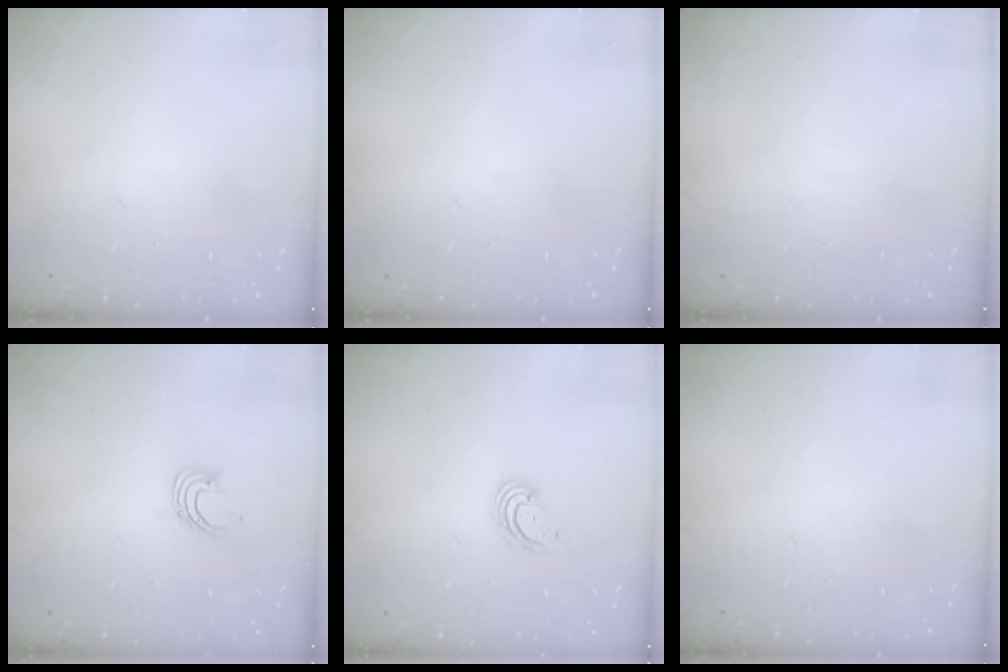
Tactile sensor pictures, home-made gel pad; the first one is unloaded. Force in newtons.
{"total": 0.0}
{"total": 0.0}
{"total": 2.9, "press": 2.9, "slide": 0.3}
{"total": 2.9, "press": 2.9, "slide": 0.1}
{"total": 0.0}